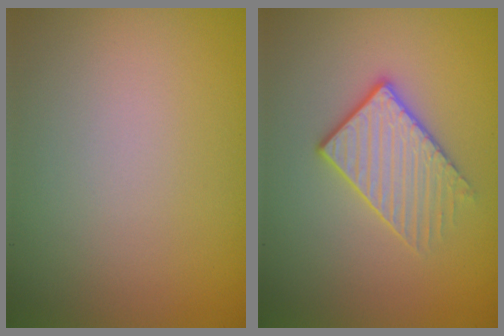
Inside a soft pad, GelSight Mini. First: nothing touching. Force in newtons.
{"total": 3.2, "press": 3.0, "slide": 1.3}